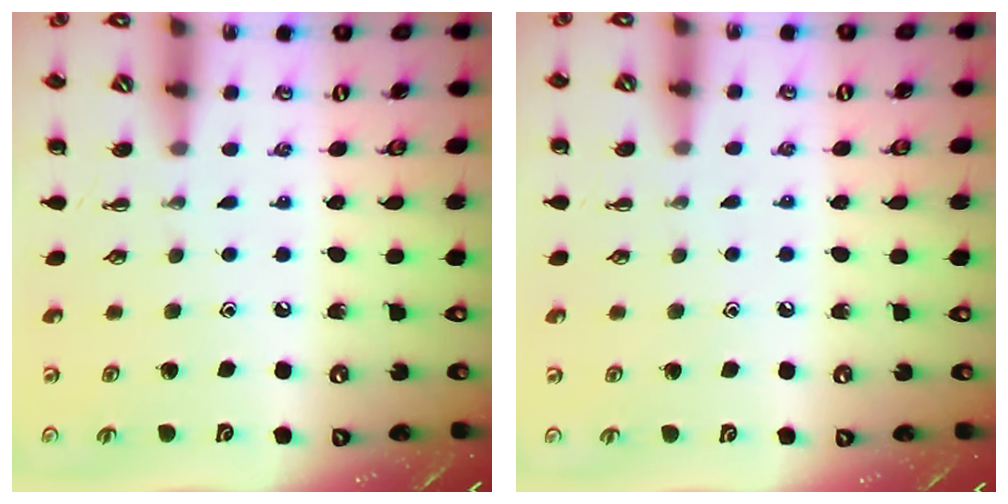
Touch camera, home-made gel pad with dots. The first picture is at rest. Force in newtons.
{"total": 5.2, "press": 4.9, "slide": 1.6}